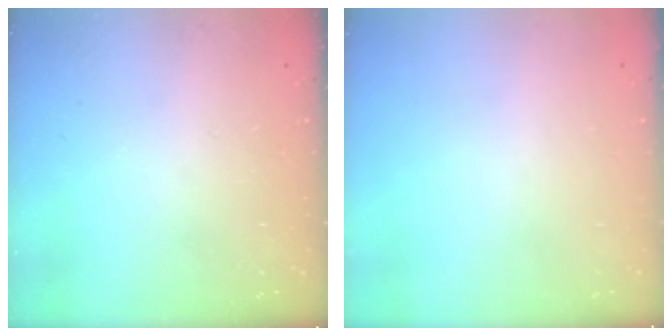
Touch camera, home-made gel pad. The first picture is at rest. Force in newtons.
{"total": 0.0}